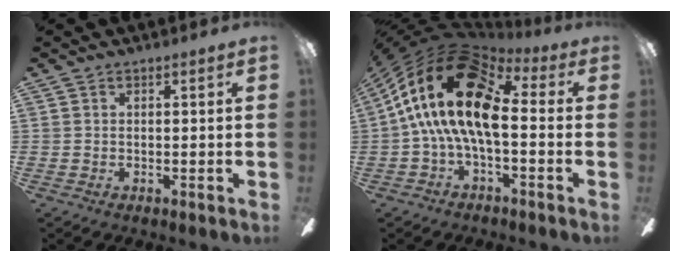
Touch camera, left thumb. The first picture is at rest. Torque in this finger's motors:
{"motor_torque": [-0.29, 2.14, 1.62, -1.14, 0.82]}